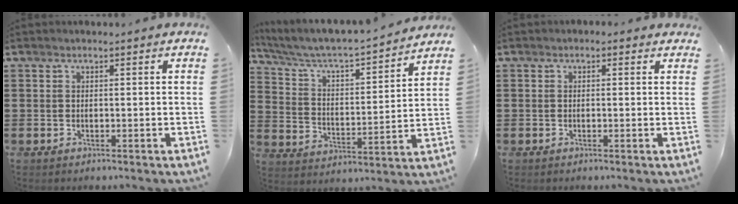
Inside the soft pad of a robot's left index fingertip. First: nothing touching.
{"total": 4.3, "force": [3.9, 0.5, 1.8], "torque": [-0.057, -0.038, 0.054]}
{"total": 0.6, "force": [0.0, 0.6, 0.3], "torque": [-0.008, 0.006, -0.001]}